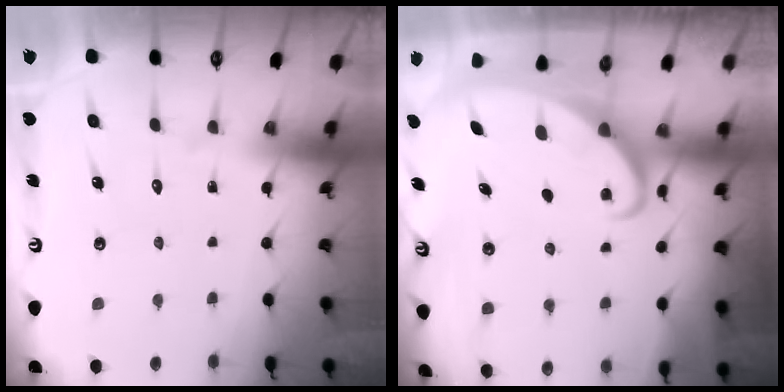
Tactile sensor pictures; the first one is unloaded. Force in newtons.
{"total": 2.7, "press": 2.7, "slide": 0.3}